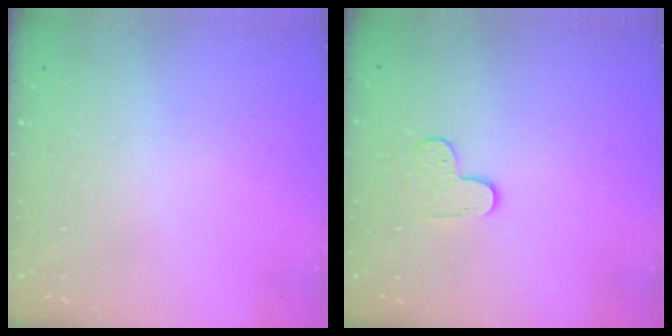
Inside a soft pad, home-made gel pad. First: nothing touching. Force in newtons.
{"total": 3.8, "press": 3.8, "slide": 0.4}